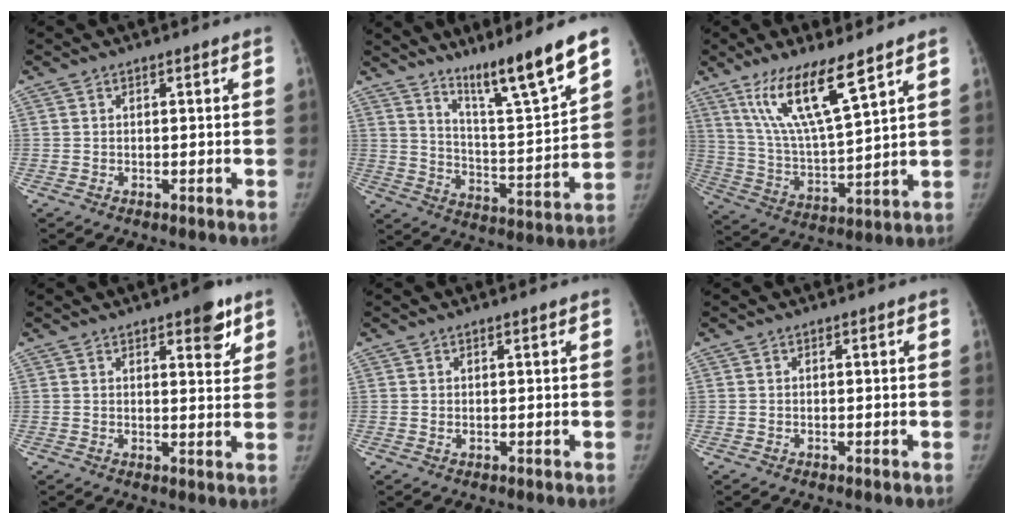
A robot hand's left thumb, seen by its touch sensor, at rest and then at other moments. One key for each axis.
{"total": 14.9, "fx": 11.1, "fy": 0.6, "fz": 10.0, "tx": -0.148, "ty": -0.081, "tz": 0.193}
{"total": 14.9, "fx": 9.2, "fy": 2.7, "fz": 11.3, "tx": -0.211, "ty": -0.049, "tz": 0.189}
{"total": 6.1, "fx": 3.6, "fy": 2.3, "fz": 4.4, "tx": -0.038, "ty": -0.018, "tz": 0.042}
{"total": 0.7, "fx": 0.4, "fy": 0.2, "fz": 0.5, "tx": -0.012, "ty": 0.000, "tz": 0.008}
{"total": 0.0}